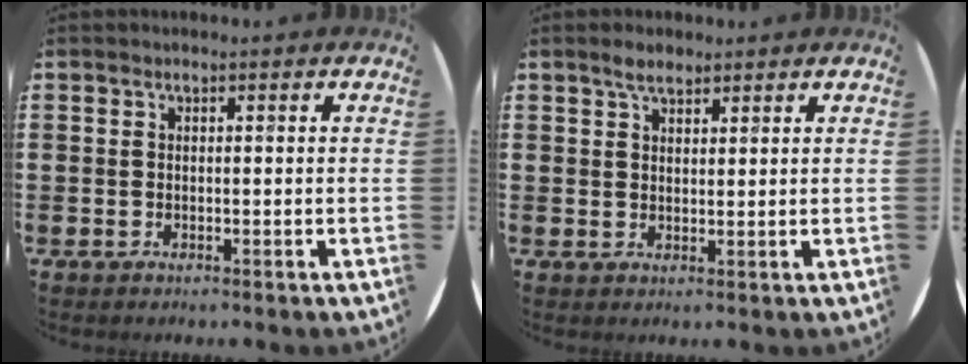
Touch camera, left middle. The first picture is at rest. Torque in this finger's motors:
{"motor_torque": [0.19, -0.16, 0.03, 0.04]}